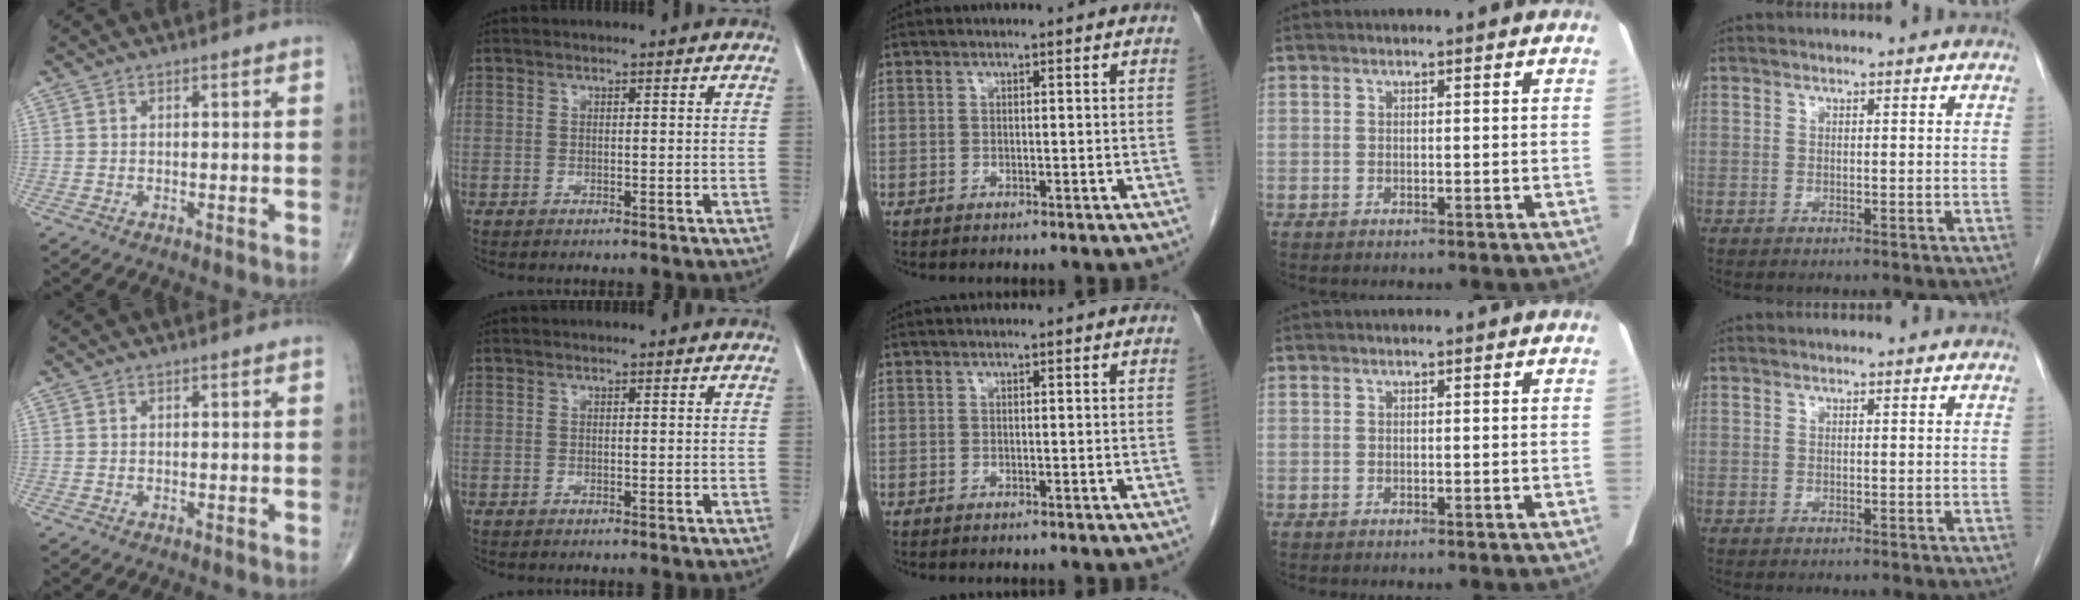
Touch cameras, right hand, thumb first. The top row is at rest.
{}